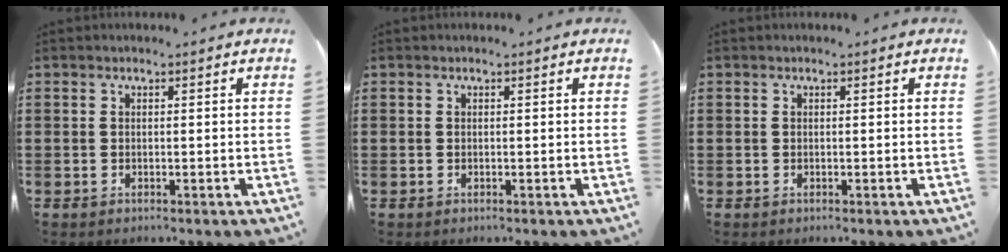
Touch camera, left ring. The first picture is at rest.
{"total": 0.0}
{"total": 0.0}